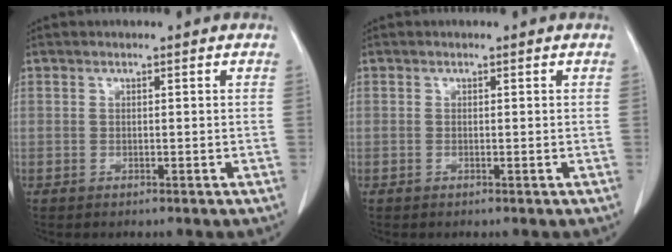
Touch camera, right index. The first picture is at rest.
{"total": 0.0}